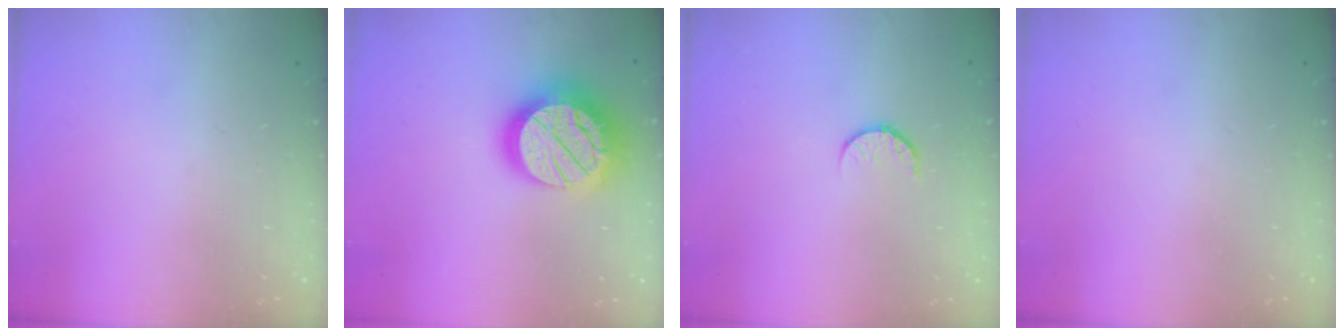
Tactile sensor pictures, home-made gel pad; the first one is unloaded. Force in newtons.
{"total": 21.9, "press": 21.8, "slide": 1.5}
{"total": 6.7, "press": 6.6, "slide": 0.7}
{"total": 0.0}